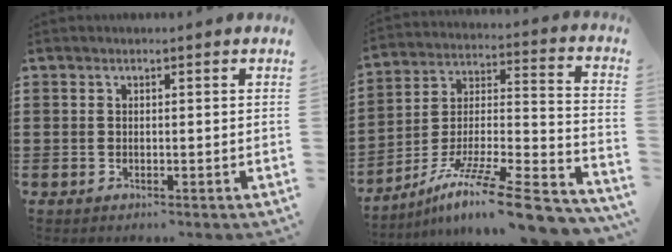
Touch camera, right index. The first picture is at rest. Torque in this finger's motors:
{"motor_torque": [0.52, 0.54, 0.29, 0.11]}